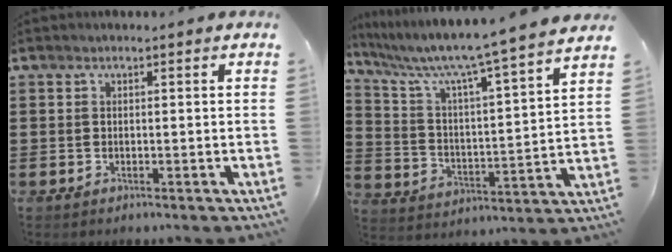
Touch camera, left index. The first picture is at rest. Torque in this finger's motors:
{"motor_torque": [2.14, 0.00, -0.51, -0.20]}